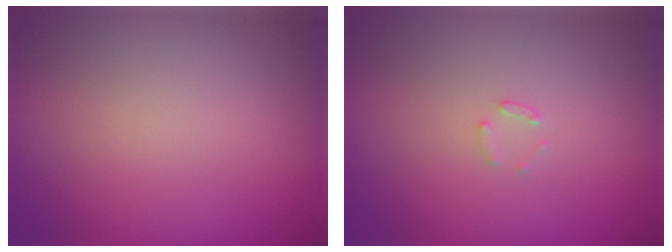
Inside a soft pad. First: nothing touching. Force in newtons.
{"total": 0.9, "press": 0.9, "slide": 0.2}